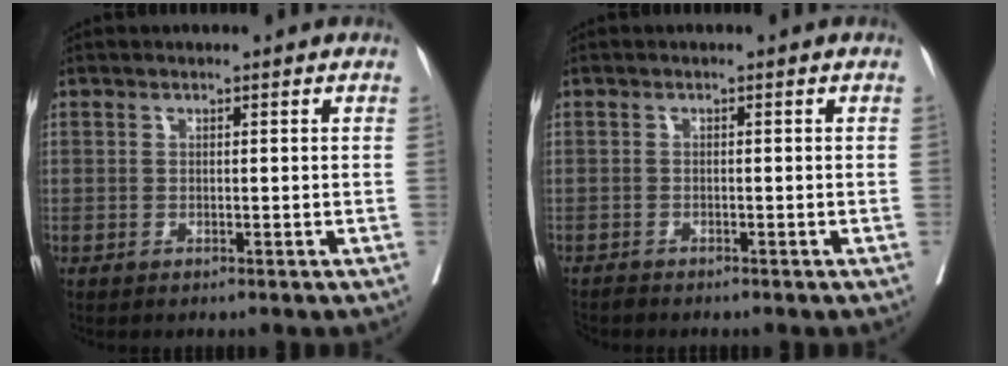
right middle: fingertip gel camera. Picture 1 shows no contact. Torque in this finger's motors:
{"motor_torque": [1.04, -1.00, 0.20, 0.07]}